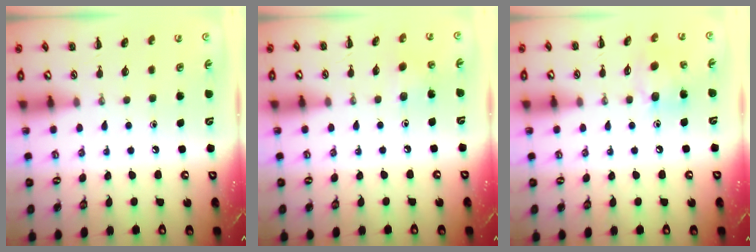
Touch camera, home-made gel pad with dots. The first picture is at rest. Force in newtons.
{"total": 3.7, "press": 3.5, "slide": 1.2}
{"total": 9.2, "press": 9.1, "slide": 0.9}